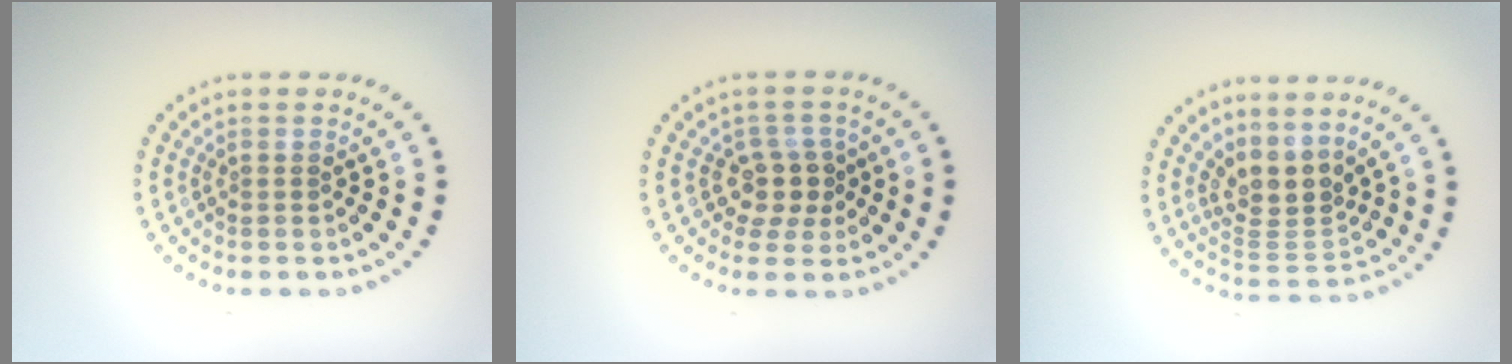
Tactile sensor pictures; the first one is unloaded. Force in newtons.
{"total": 2.5, "press": 2.1, "slide": 1.5}
{"total": 3.5, "press": 2.6, "slide": 2.4}